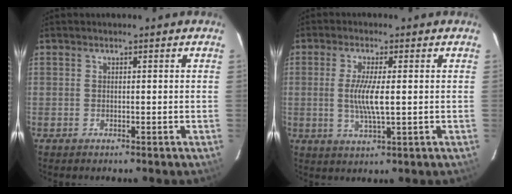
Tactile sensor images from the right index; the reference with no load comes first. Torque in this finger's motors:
{"motor_torque": [0.75, -0.21, 0.58, 0.14]}